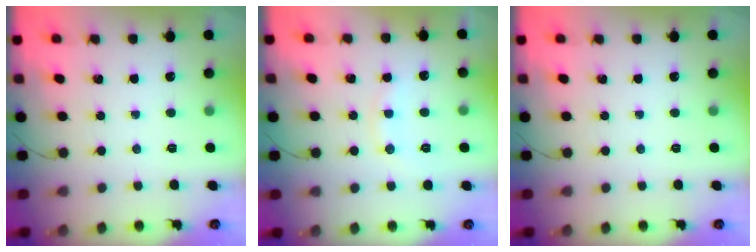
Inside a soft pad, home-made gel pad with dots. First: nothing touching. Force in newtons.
{"total": 7.4, "press": 7.4, "slide": 0.7}
{"total": 0.0}